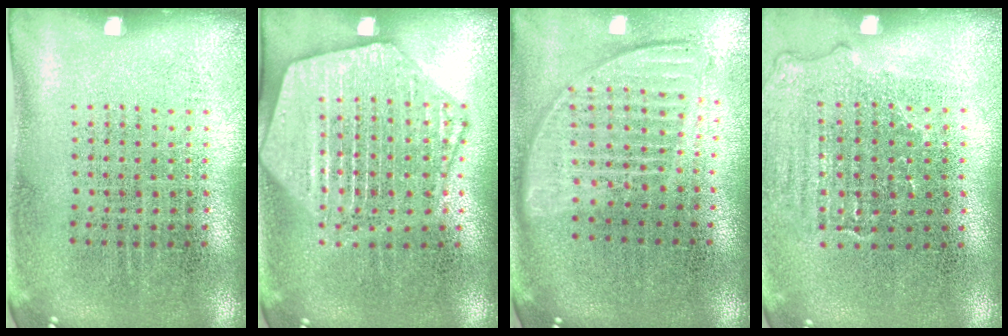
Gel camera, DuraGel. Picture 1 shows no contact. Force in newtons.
{"total": 2.9, "press": 2.8, "slide": 0.4}
{"total": 1.8, "press": 1.6, "slide": 0.9}
{"total": 1.2, "press": 1.1, "slide": 0.5}